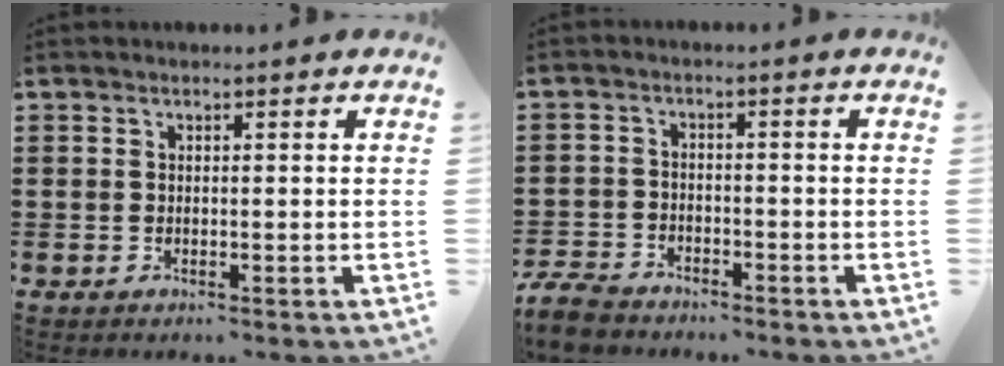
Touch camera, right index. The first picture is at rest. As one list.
[{"total": 4.1, "force": [-3.8, 1.1, 1.0], "torque": [-0.040, -0.001, -0.084]}]